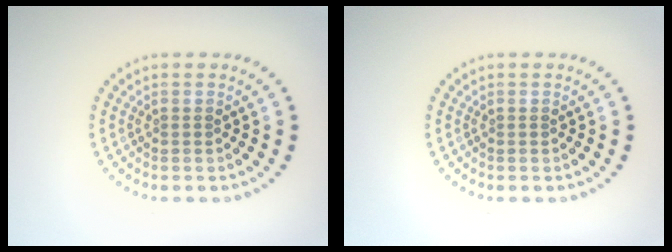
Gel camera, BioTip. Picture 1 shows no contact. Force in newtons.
{"total": 0.0}